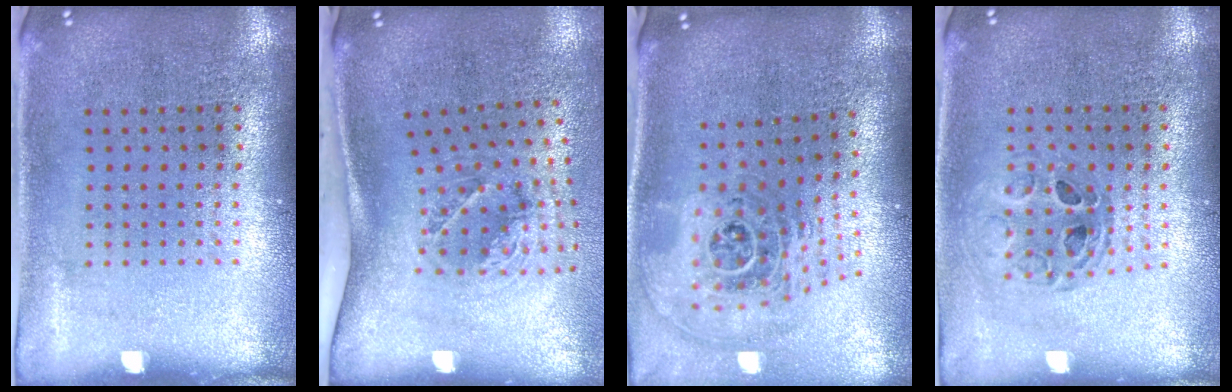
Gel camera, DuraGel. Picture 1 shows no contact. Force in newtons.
{"total": 1.8, "press": 1.2, "slide": 1.3}
{"total": 2.3, "press": 1.6, "slide": 1.6}
{"total": 0.8, "press": 0.8, "slide": 0.0}